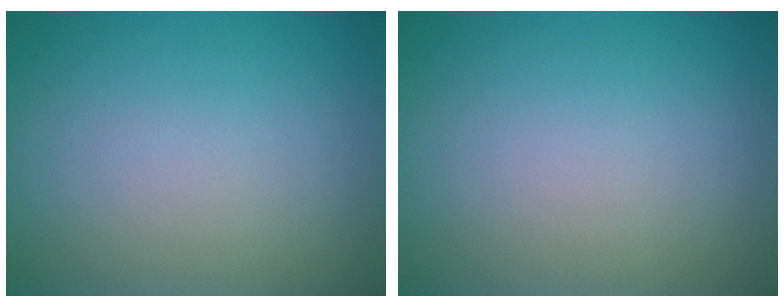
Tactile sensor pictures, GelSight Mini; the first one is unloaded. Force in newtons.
{"total": 0.0}